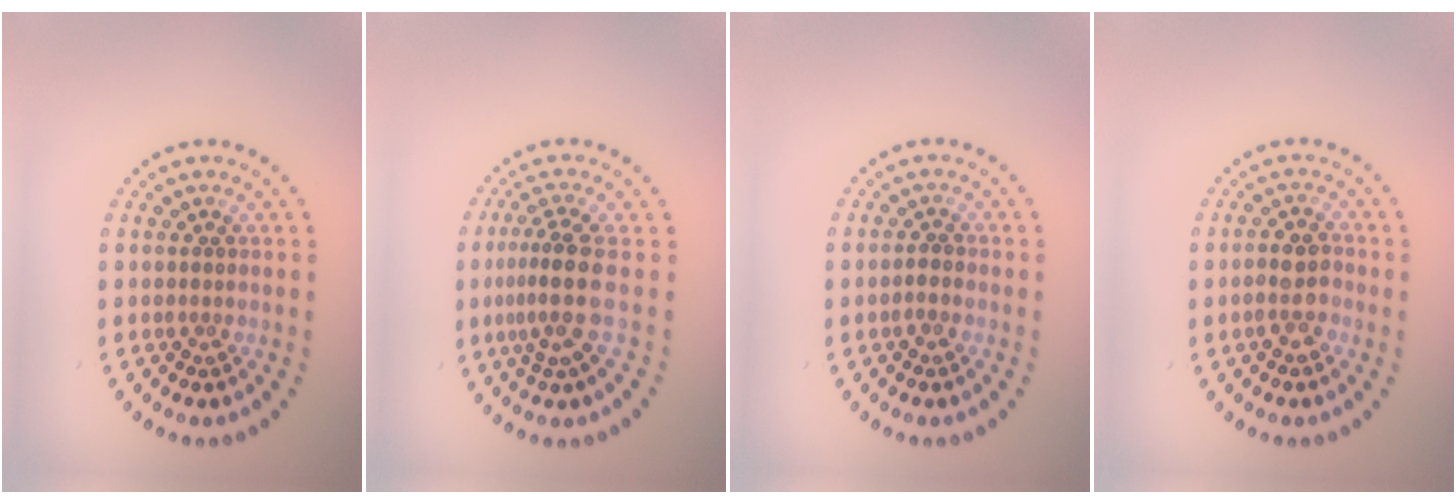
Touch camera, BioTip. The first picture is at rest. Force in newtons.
{"total": 3.6, "press": 2.7, "slide": 2.4}
{"total": 0.6, "press": 0.5, "slide": 0.3}
{"total": 2.2, "press": 2.1, "slide": 0.6}